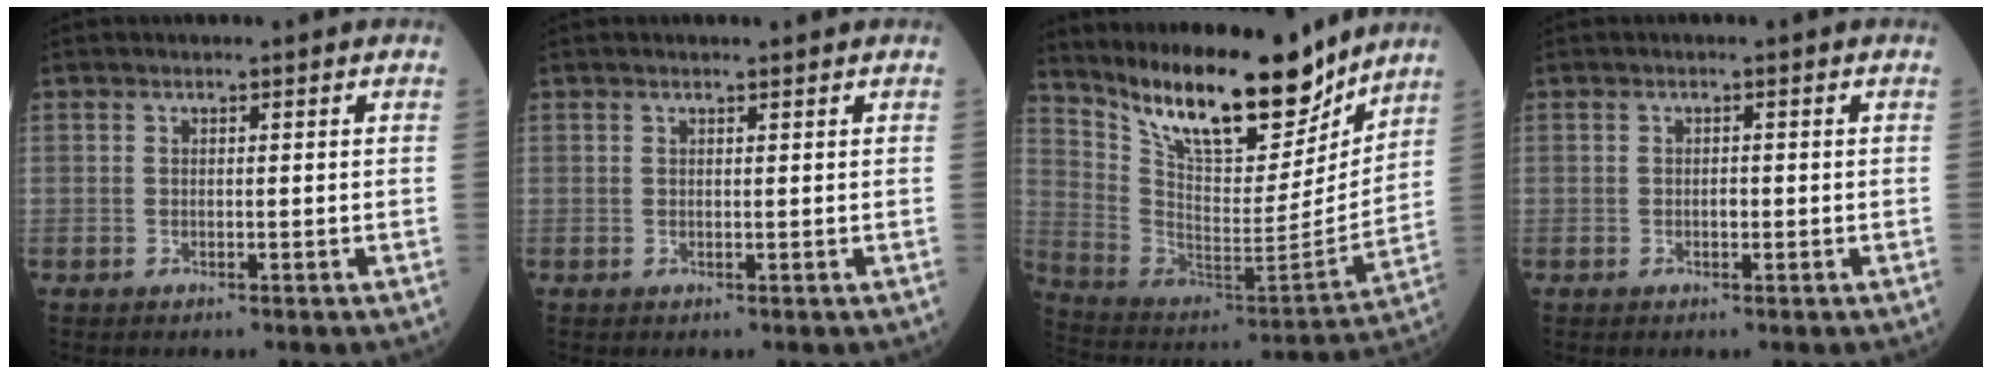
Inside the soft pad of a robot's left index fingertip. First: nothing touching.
{"total": 1.1, "force": [0.9, -0.1, 0.6], "torque": [-0.009, 0.004, 0.016]}
{"total": 20.0, "force": [16.3, 5.0, 10.4], "torque": [-0.189, -0.035, 0.281]}
{"total": 0.7, "force": [-0.4, 0.3, 0.4], "torque": [-0.009, -0.004, -0.008]}